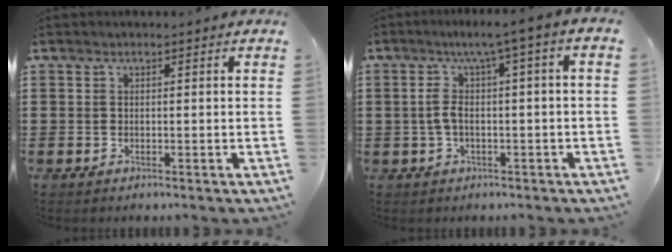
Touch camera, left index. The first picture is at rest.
{"total": 5.2, "force": [-0.7, 0.6, 5.1], "torque": [-0.109, -0.001, -0.022]}